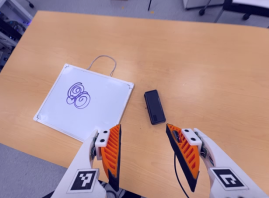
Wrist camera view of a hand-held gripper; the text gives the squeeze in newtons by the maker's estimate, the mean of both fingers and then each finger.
{"total": 0.0}